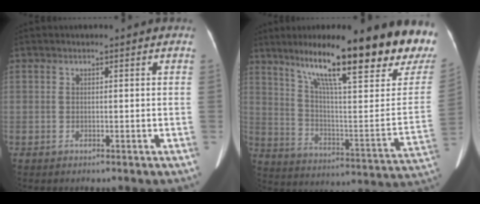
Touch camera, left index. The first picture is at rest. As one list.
[{"total": 27.4, "force": [20.2, 2.9, 18.3], "torque": [-0.264, -0.034, 0.281]}]